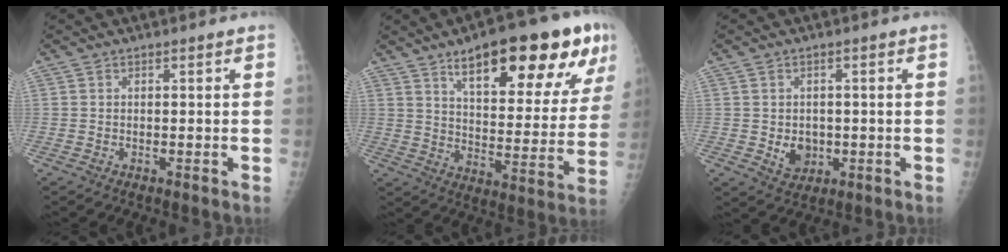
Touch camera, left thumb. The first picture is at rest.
{"total": 24.8, "force": [13.9, 7.7, 19.0], "torque": [-0.233, -0.036, 0.205]}
{"total": 4.4, "force": [-0.6, 3.7, 2.4], "torque": [-0.016, 0.000, 0.002]}